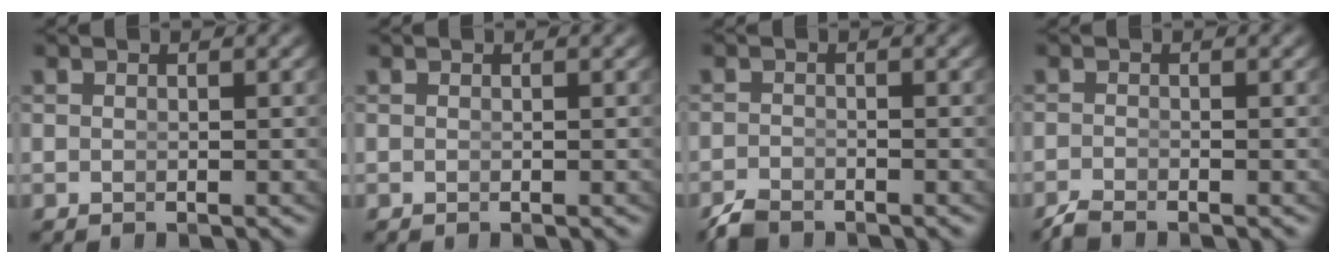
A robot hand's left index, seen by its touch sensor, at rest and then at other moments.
{"total": 0.0}
{"total": 2.0, "force": [-2.0, 0.3, 0.2], "torque": [-0.007, -0.017, -0.031]}
{"total": 1.7, "force": [-1.7, 0.0, 0.2], "torque": [-0.007, -0.013, -0.026]}